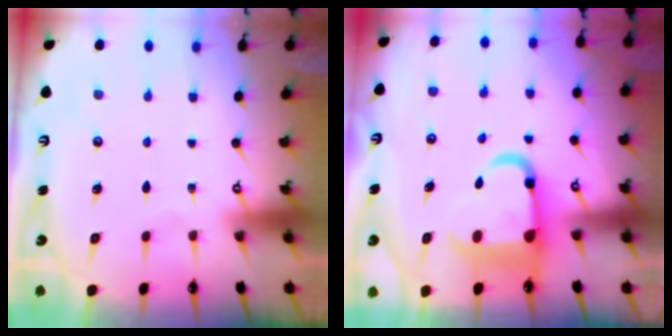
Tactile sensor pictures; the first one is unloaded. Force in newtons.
{"total": 11.4, "press": 11.2, "slide": 2.2}